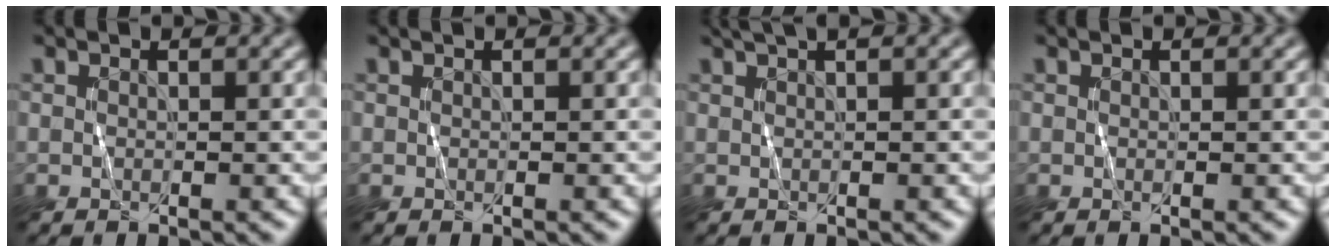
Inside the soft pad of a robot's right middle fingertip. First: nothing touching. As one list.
[{"total": 0.6, "force": [-0.2, -0.1, -0.6], "torque": [0.013, 0.003, -0.003]}, {"total": 1.6, "force": [1.3, 0.4, 0.9], "torque": [-0.010, 0.005, 0.018]}, {"total": 0.0}]